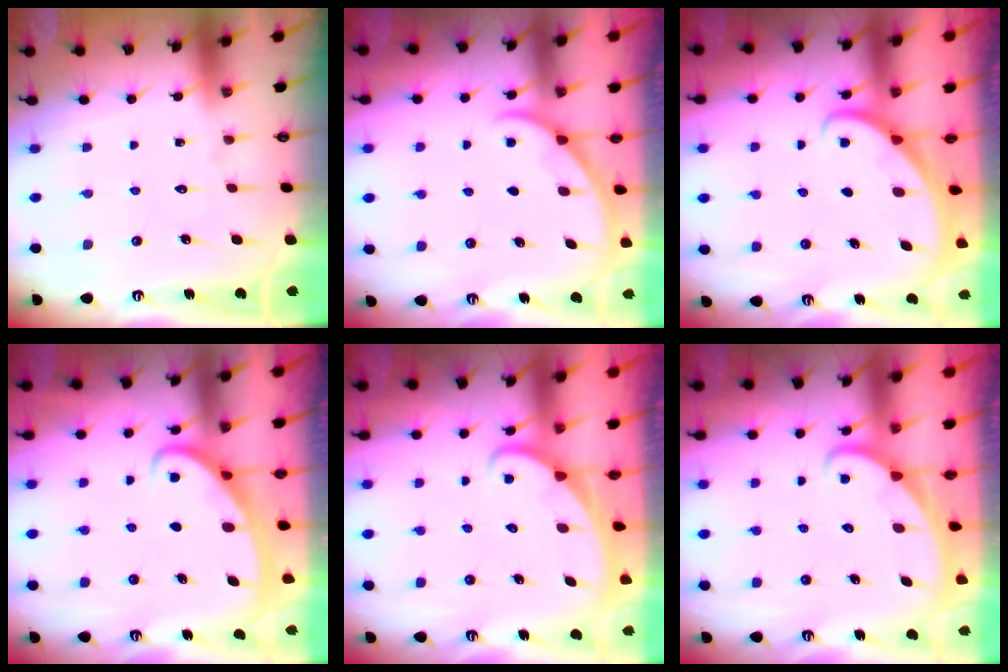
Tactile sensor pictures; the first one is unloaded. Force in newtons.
{"total": 1.7, "press": 1.6, "slide": 0.2}
{"total": 1.3, "press": 1.3, "slide": 0.0}
{"total": 2.7, "press": 2.6, "slide": 0.3}
{"total": 2.0, "press": 2.0, "slide": 0.0}
{"total": 2.0, "press": 2.0, "slide": 0.0}